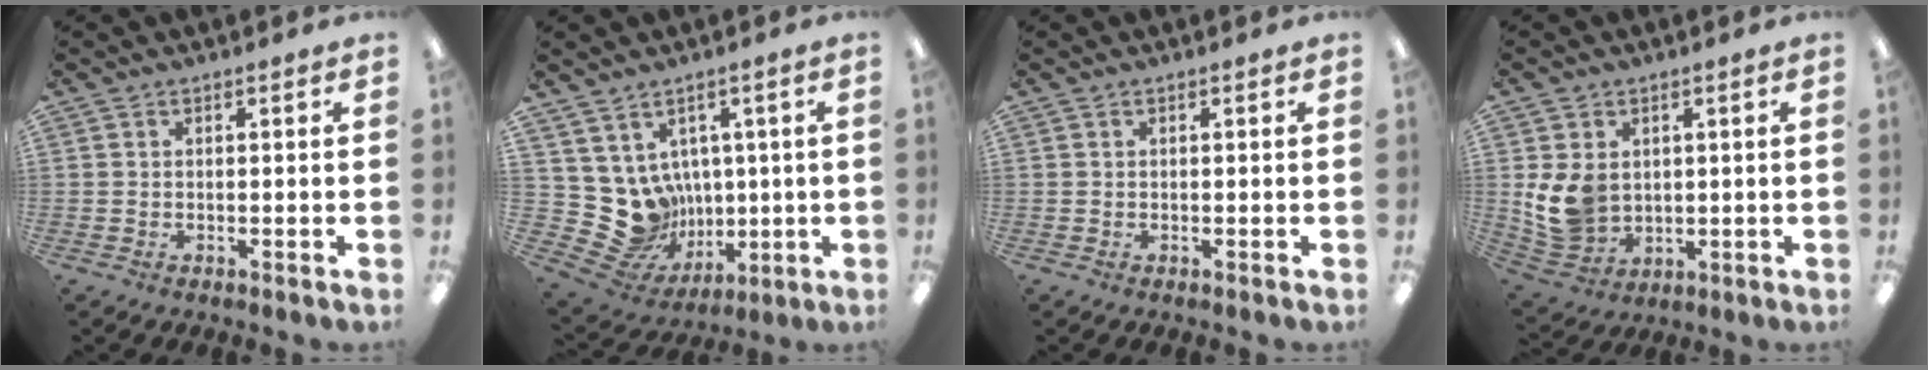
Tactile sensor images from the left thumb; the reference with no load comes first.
{"total": 11.5, "force": [1.3, 10.8, 3.8], "torque": [-0.097, -0.035, 0.040]}
{"total": 0.0}
{"total": 9.9, "force": [1.6, 8.1, 5.5], "torque": [-0.132, -0.001, 0.032]}